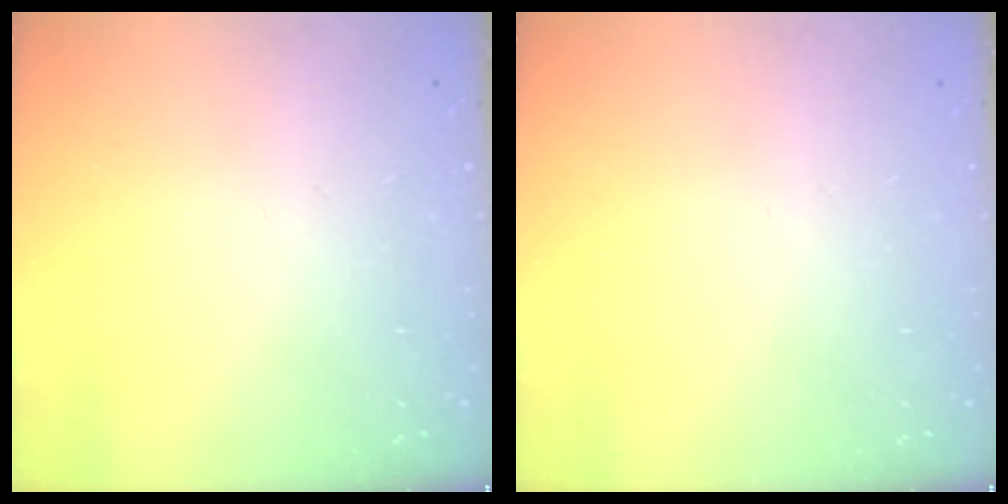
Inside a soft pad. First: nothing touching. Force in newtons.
{"total": 0.0}